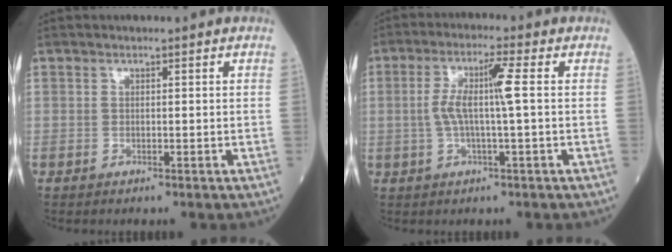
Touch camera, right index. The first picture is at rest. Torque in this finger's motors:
{"motor_torque": [1.23, 0.06, 0.49, 0.14]}